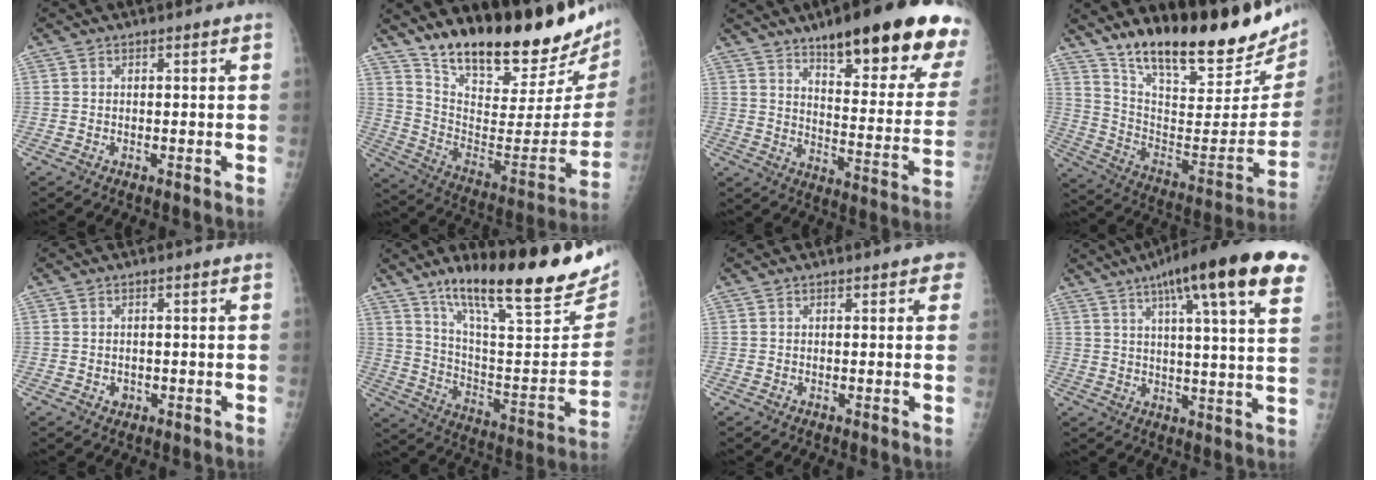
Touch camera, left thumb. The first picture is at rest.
{"total": 27.9, "force": [22.8, 6.7, 14.6], "torque": [-0.204, -0.142, 0.343]}
{"total": 26.3, "force": [16.9, 6.1, 19.2], "torque": [-0.230, -0.065, 0.232]}
{"total": 28.3, "force": [21.5, 7.7, 16.7], "torque": [-0.230, -0.107, 0.331]}
{"total": 1.0, "force": [-0.3, 0.9, 0.4], "torque": [-0.002, 0.002, -0.001]}
{"total": 27.6, "force": [18.7, 6.4, 19.3], "torque": [-0.260, -0.081, 0.298]}
{"total": 2.0, "force": [1.2, 1.0, 1.2], "torque": [0.004, 0.000, 0.009]}
{"total": 22.9, "force": [12.7, 3.5, 18.7], "torque": [-0.270, -0.010, 0.167]}